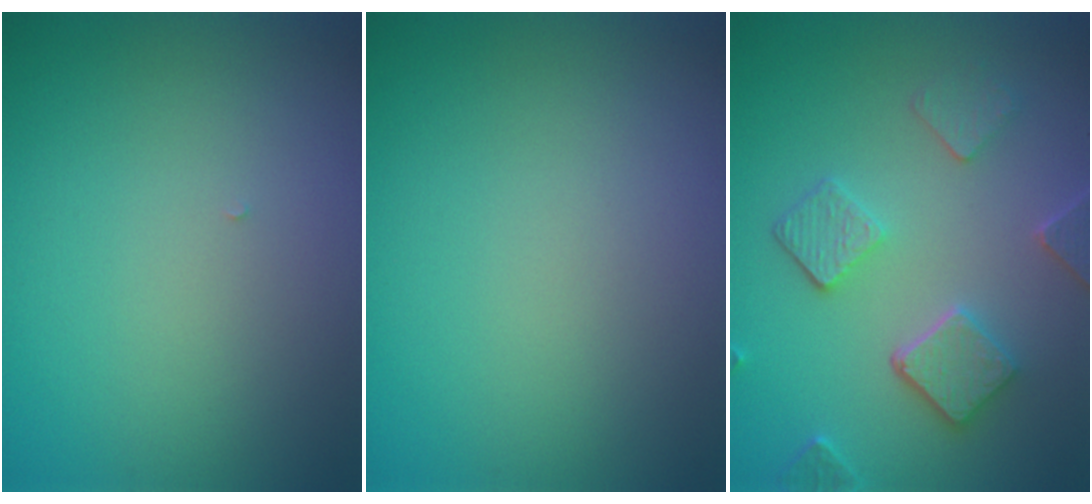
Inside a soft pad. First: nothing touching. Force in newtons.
{"total": 0.0}
{"total": 4.7, "press": 3.7, "slide": 3.0}